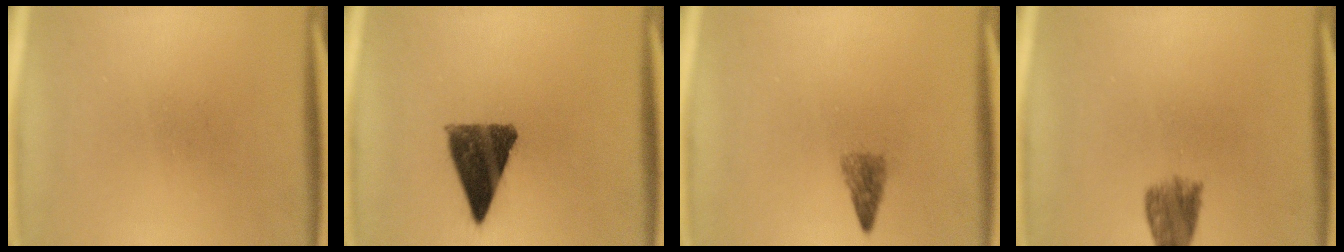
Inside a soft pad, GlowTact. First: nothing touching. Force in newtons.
{"total": 10.7}
{"total": 2.2}
{"total": 4.8}